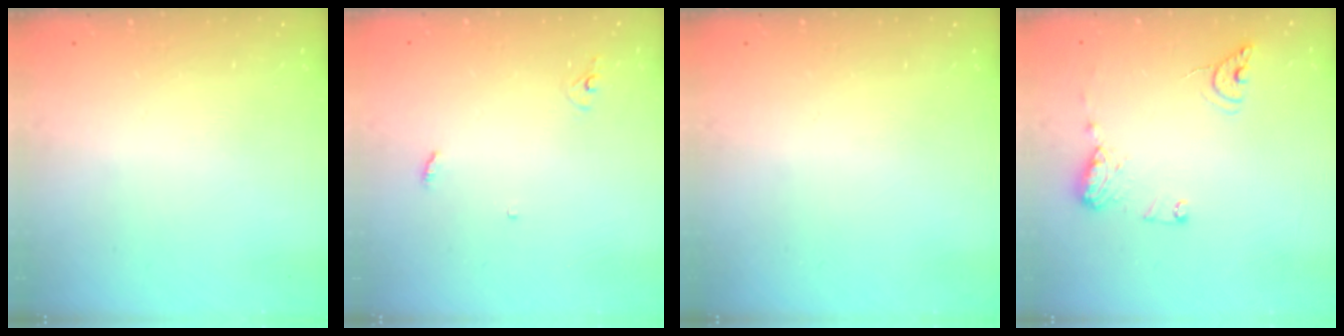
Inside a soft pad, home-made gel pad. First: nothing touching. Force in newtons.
{"total": 2.9, "press": 2.9, "slide": 0.2}
{"total": 0.0}
{"total": 10.4, "press": 10.3, "slide": 0.9}